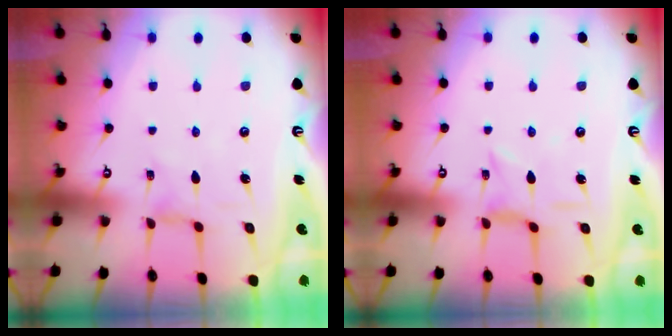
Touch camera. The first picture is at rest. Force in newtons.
{"total": 1.0, "press": 0.9, "slide": 0.4}